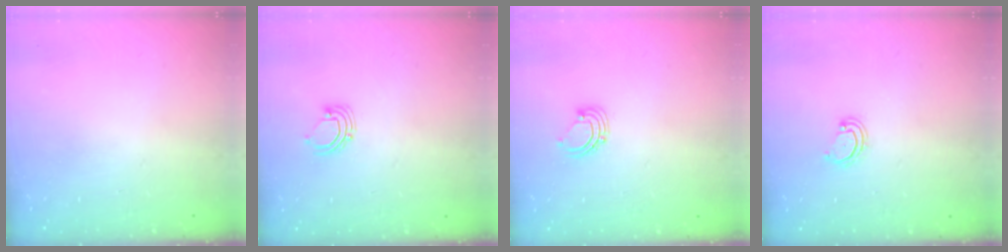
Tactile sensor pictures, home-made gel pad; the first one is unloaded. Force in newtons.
{"total": 3.8, "press": 3.8, "slide": 0.3}
{"total": 2.9, "press": 2.9, "slide": 0.2}
{"total": 2.8, "press": 2.8, "slide": 0.2}